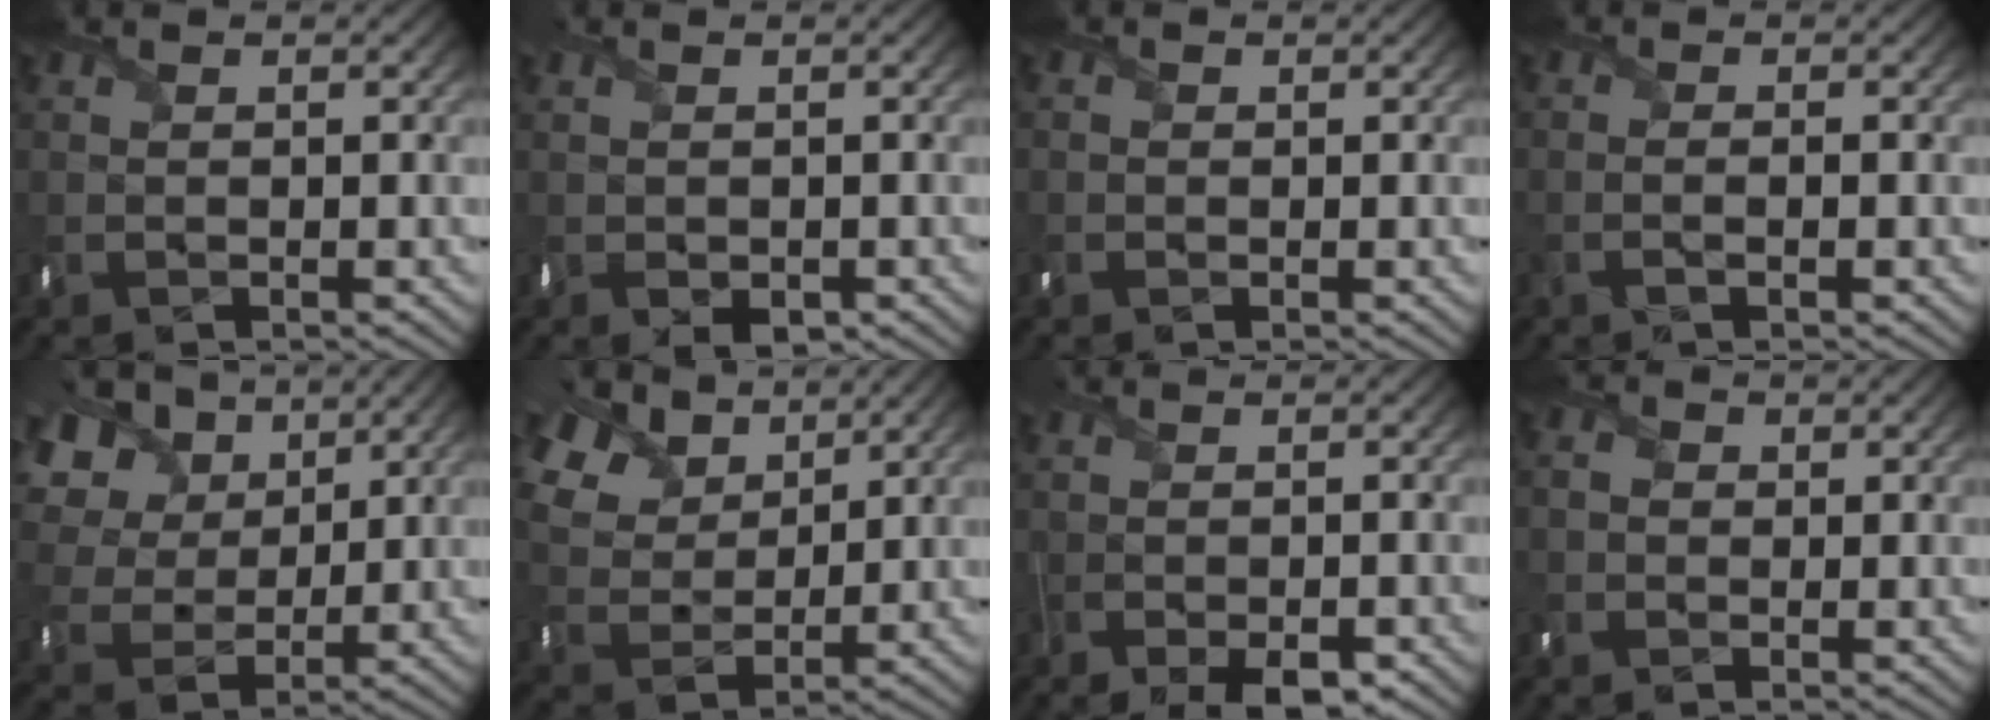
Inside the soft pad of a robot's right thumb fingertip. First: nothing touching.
{"total": 1.8, "force": [-0.6, 1.1, 1.2], "torque": [-0.030, -0.010, -0.011]}
{"total": 0.6, "force": [-0.1, 0.6, 0.3], "torque": [-0.005, -0.002, -0.004]}
{"total": 1.2, "force": [-0.8, -0.2, 0.8], "torque": [-0.012, 0.000, -0.018]}
{"total": 13.1, "force": [5.7, 9.3, 7.4], "torque": [-0.221, 0.044, 0.101]}
{"total": 11.0, "force": [6.9, 6.4, 5.8], "torque": [-0.179, 0.031, 0.112]}
{"total": 4.5, "force": [-2.9, 2.0, 2.9], "torque": [-0.057, -0.013, -0.047]}
{"total": 1.7, "force": [-0.3, 1.5, 0.7], "torque": [-0.019, 0.002, -0.012]}